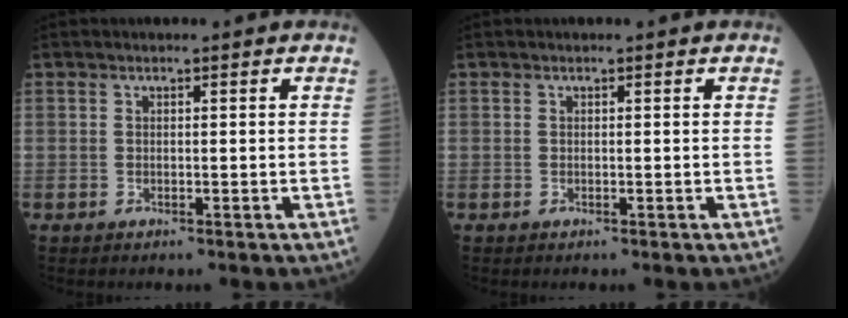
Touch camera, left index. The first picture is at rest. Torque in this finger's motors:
{"motor_torque": [0.08, 0.02, -0.01, 0.00]}